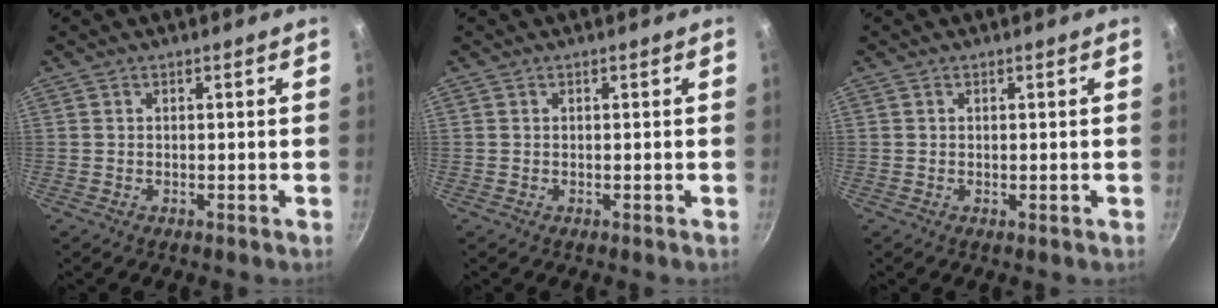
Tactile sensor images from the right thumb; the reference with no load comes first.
{"total": 0.0}
{"total": 0.0}